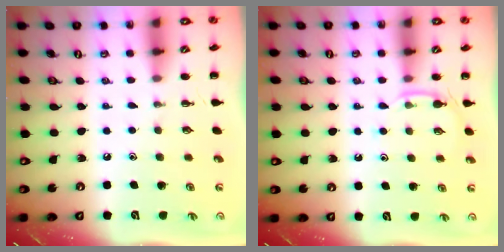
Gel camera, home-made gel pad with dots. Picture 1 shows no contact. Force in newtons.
{"total": 4.6, "press": 4.4, "slide": 1.4}